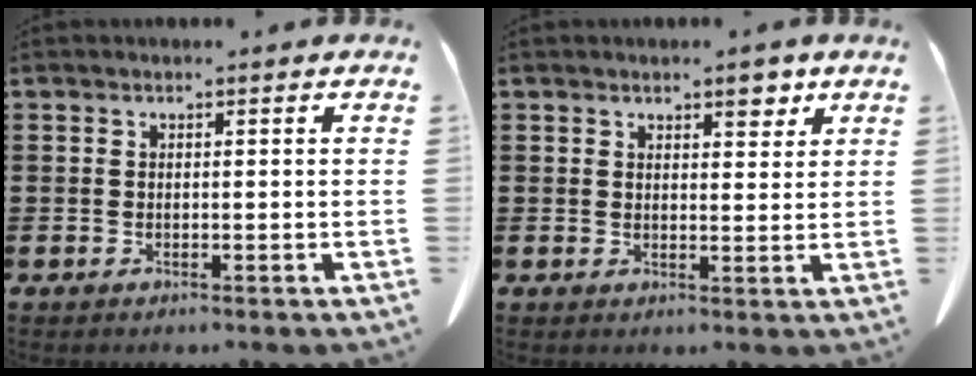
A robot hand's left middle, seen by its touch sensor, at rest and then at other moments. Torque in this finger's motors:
{"motor_torque": [0.00, 0.09, 0.19, 0.01]}